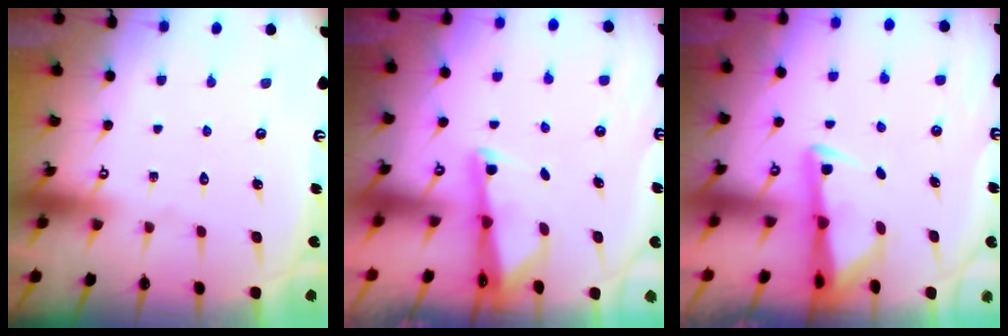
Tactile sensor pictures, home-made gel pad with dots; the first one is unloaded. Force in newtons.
{"total": 1.9, "press": 1.9, "slide": 0.4}
{"total": 3.0, "press": 2.9, "slide": 0.6}